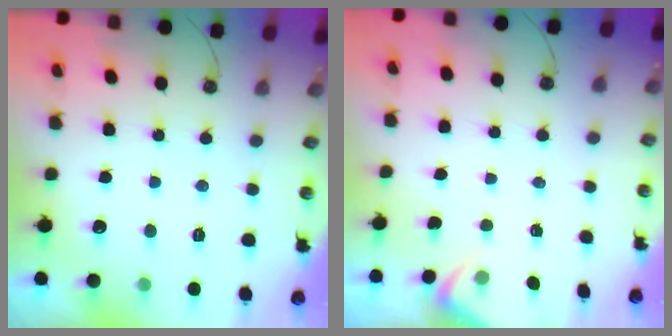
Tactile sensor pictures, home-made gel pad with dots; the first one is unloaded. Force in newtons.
{"total": 2.8, "press": 2.7, "slide": 0.4}